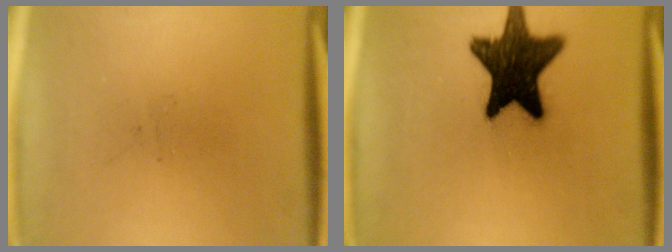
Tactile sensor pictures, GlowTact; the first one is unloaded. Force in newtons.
{"total": 16.4}